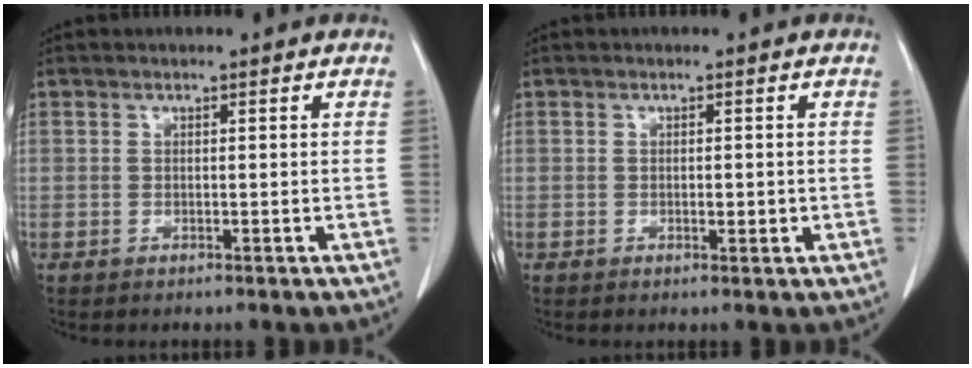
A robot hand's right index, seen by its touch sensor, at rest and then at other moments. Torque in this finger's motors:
{"motor_torque": [0.33, 0.05, 0.04, 0.00]}